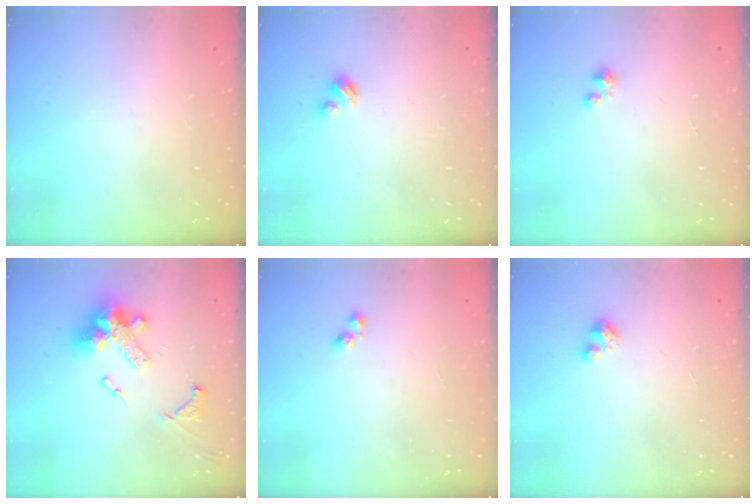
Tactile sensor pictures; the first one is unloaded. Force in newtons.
{"total": 2.9, "press": 2.9, "slide": 0.3}
{"total": 1.6, "press": 1.6, "slide": 0.2}
{"total": 15.9, "press": 15.8, "slide": 2.0}
{"total": 2.4, "press": 2.1, "slide": 1.2}
{"total": 2.8, "press": 2.8, "slide": 0.3}